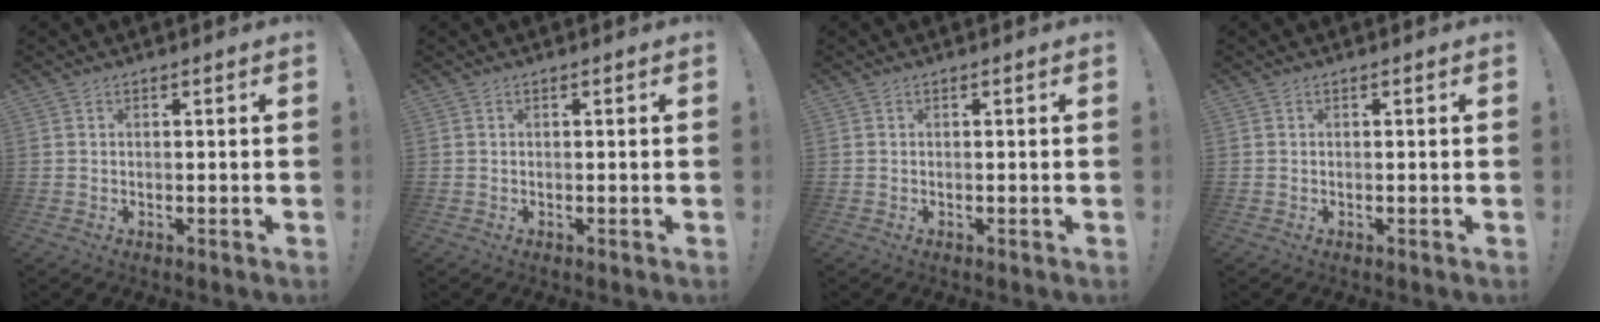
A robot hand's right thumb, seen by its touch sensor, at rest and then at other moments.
{"total": 0.0}
{"total": 0.0}
{"total": 0.0}